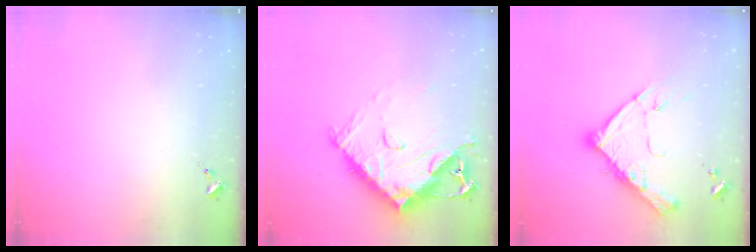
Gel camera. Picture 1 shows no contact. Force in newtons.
{"total": 18.8, "press": 18.7, "slide": 1.7}
{"total": 16.4, "press": 16.3, "slide": 1.4}